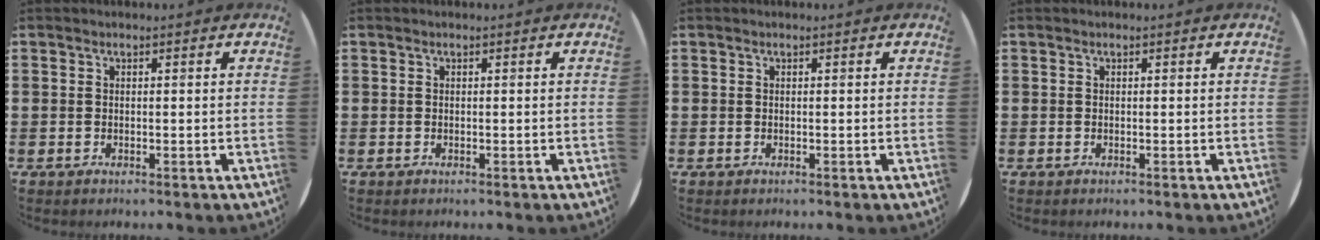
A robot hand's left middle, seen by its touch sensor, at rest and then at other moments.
{"total": 0.0}
{"total": 0.0}
{"total": 0.0}